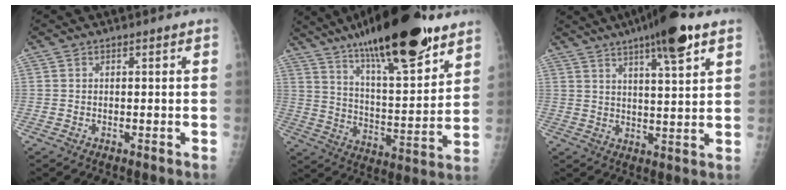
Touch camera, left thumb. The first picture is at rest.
{"total": 25.4, "force": [17.2, 6.5, 17.5], "torque": [-0.260, -0.061, 0.281]}
{"total": 12.4, "force": [7.5, 2.2, 9.6], "torque": [-0.141, -0.025, 0.113]}